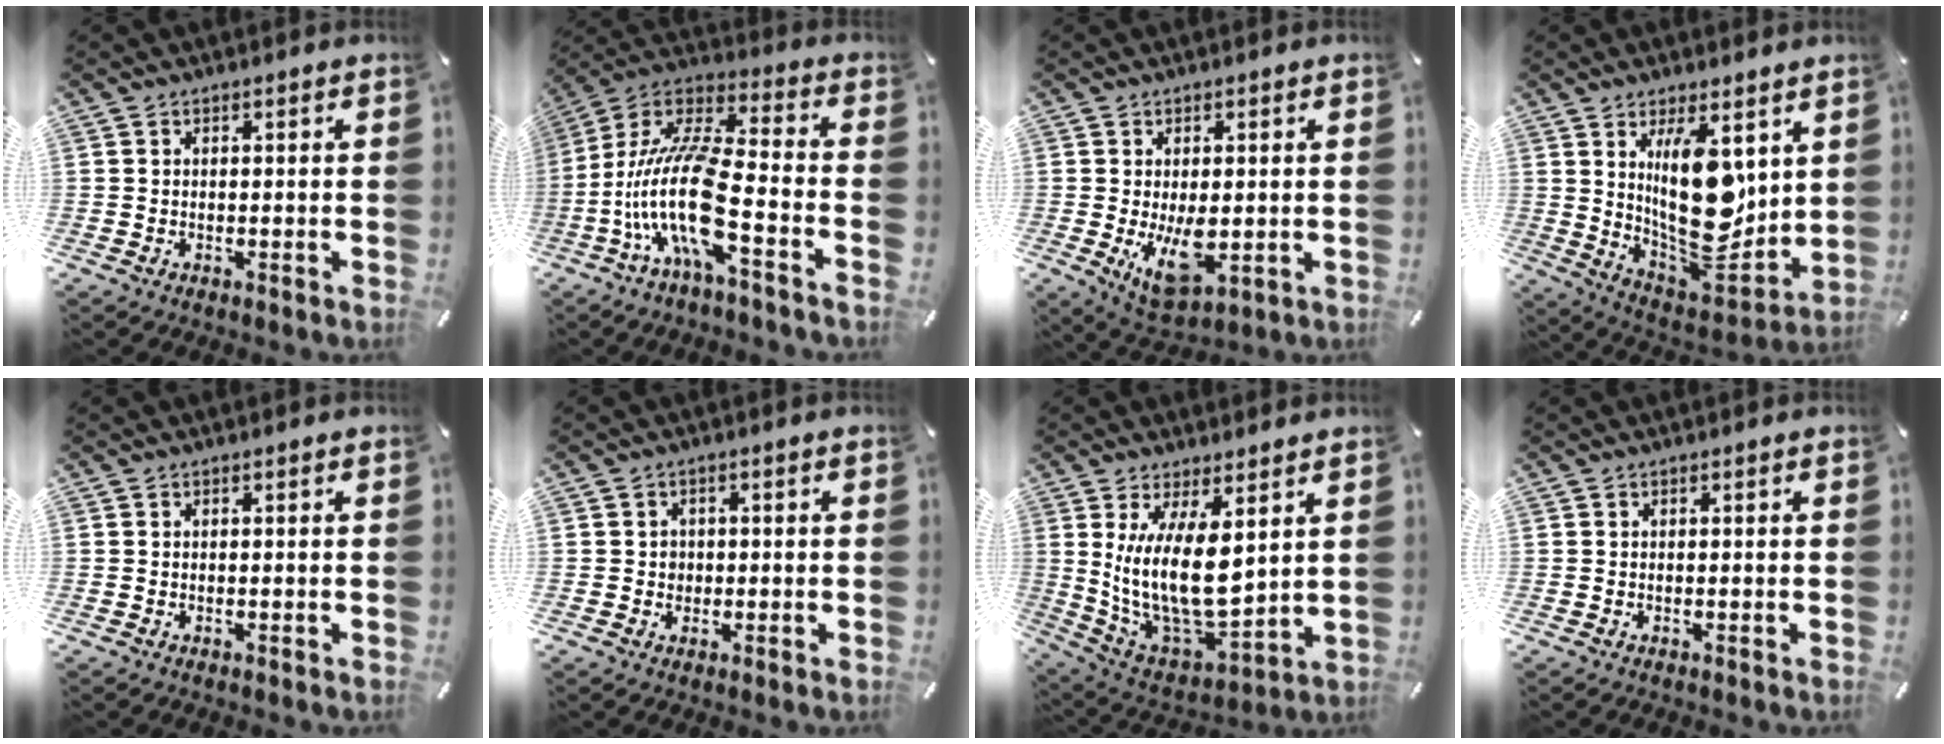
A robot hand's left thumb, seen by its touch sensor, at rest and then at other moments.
{"total": 20.0, "force": [-6.0, 6.3, 18.0], "torque": [-0.395, -0.001, -0.114]}
{"total": 9.4, "force": [-0.6, 4.8, 8.0], "torque": [-0.141, -0.018, -0.006]}
{"total": 18.9, "force": [5.5, 8.8, 15.8], "torque": [-0.280, -0.057, 0.096]}
{"total": 0.0}
{"total": 2.0, "force": [-0.1, 1.9, 0.6], "torque": [-0.013, 0.006, -0.006]}
{"total": 16.6, "force": [4.2, 7.7, 14.1], "torque": [-0.301, -0.046, 0.077]}
{"total": 0.0}